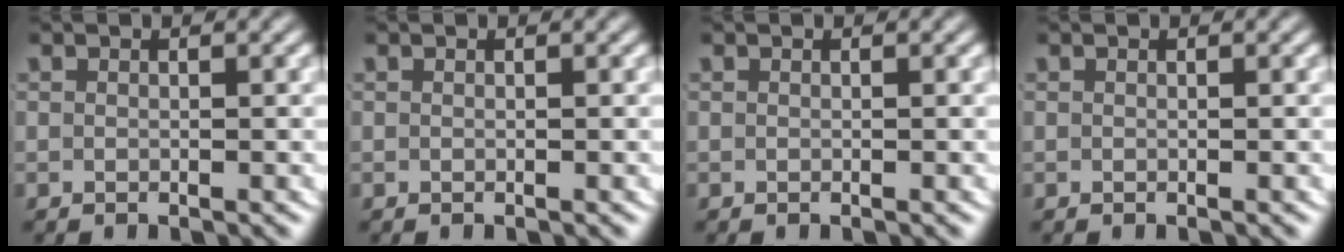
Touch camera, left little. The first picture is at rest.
{"total": 0.0}
{"total": 0.0}
{"total": 0.0}